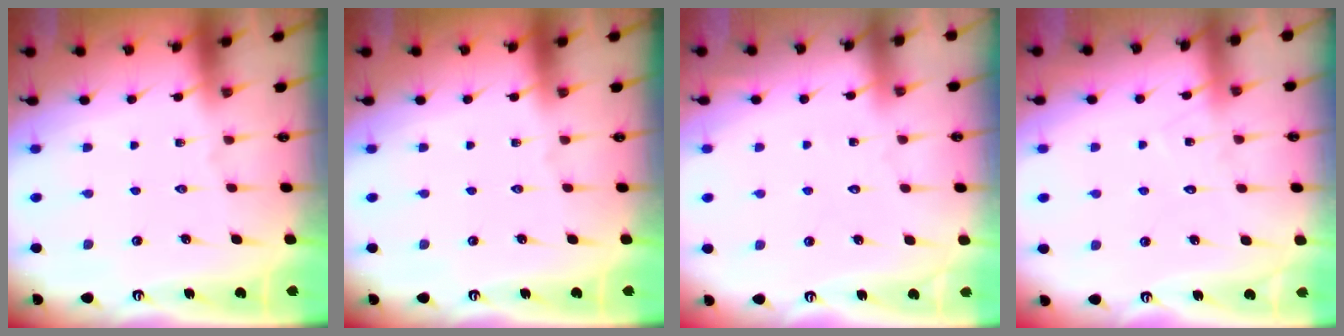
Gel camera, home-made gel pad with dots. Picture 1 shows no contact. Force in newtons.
{"total": 0.0}
{"total": 4.0, "press": 4.0, "slide": 0.4}
{"total": 7.8, "press": 7.8, "slide": 0.5}